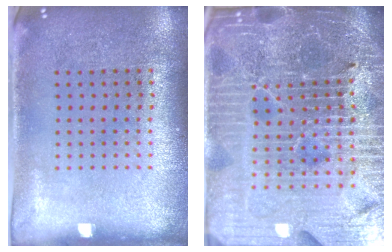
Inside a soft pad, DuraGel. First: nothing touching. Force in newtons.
{"total": 7.1, "press": 6.2, "slide": 3.6}